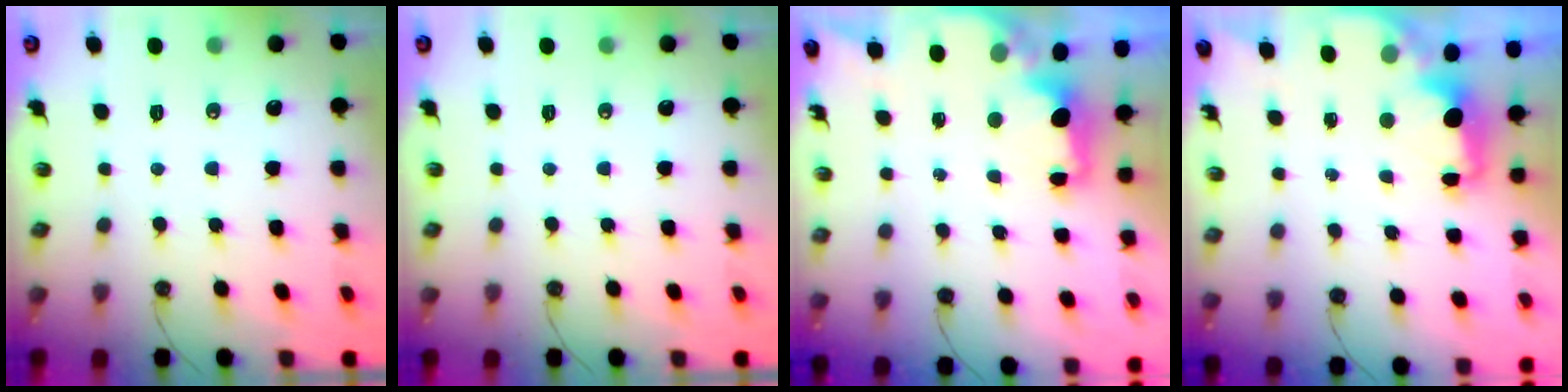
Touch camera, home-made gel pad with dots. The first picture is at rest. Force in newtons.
{"total": 0.0}
{"total": 2.1, "press": 1.9, "slide": 0.8}
{"total": 2.2, "press": 2.1, "slide": 0.7}